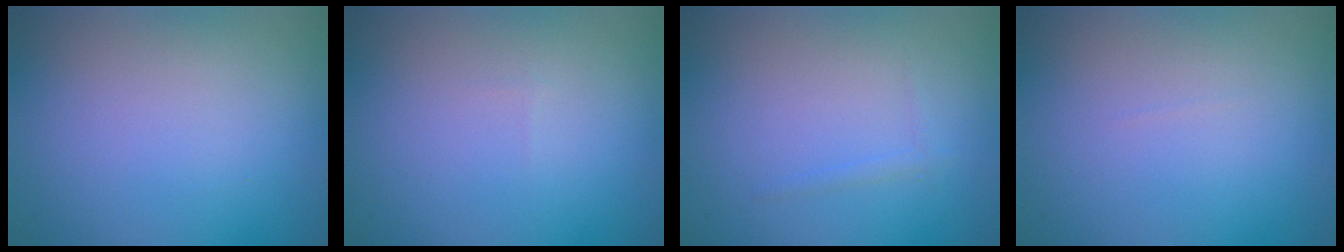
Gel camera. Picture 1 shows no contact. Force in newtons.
{"total": 0.0}
{"total": 0.7, "press": 0.7, "slide": 0.0}
{"total": 0.0}